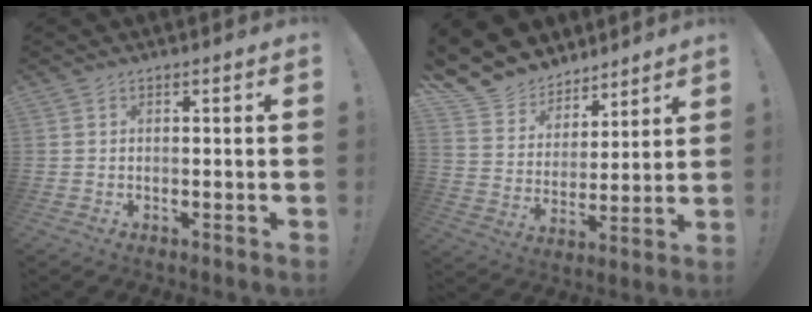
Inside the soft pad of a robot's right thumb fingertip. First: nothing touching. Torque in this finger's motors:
{"motor_torque": [-0.10, 0.21, 0.17, 0.21, 0.00]}